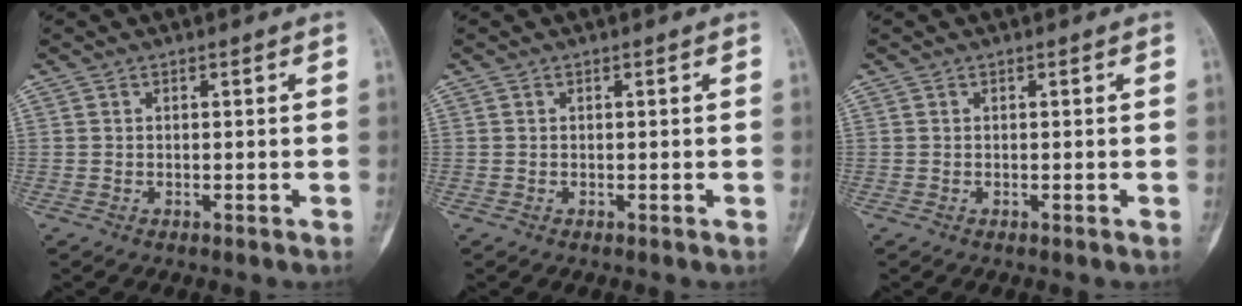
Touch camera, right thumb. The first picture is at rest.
{"total": 0.0}
{"total": 0.0}